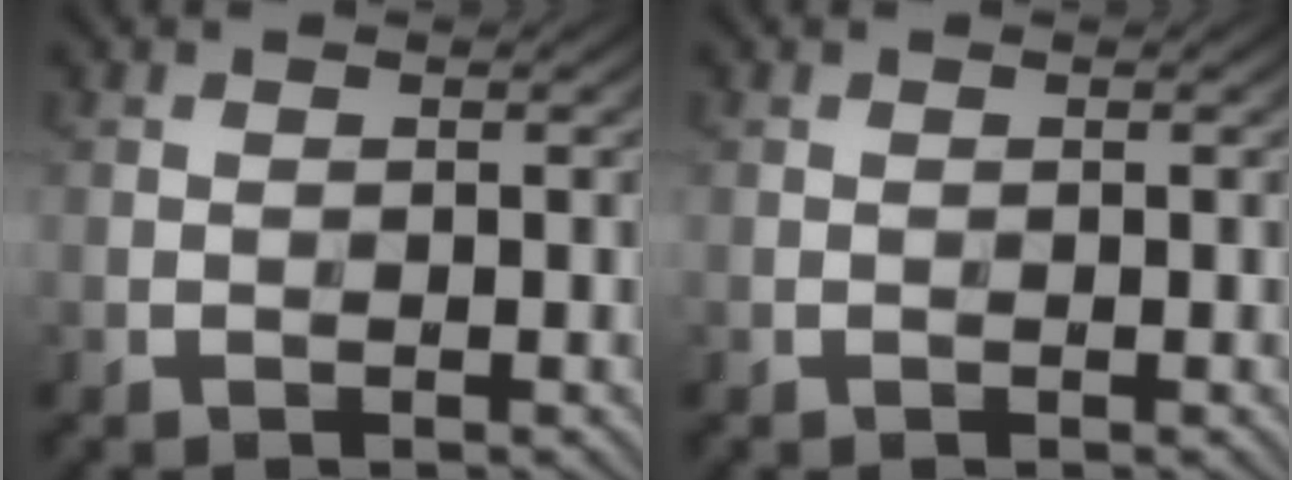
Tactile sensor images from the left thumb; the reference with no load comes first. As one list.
[{"total": 0.0}]